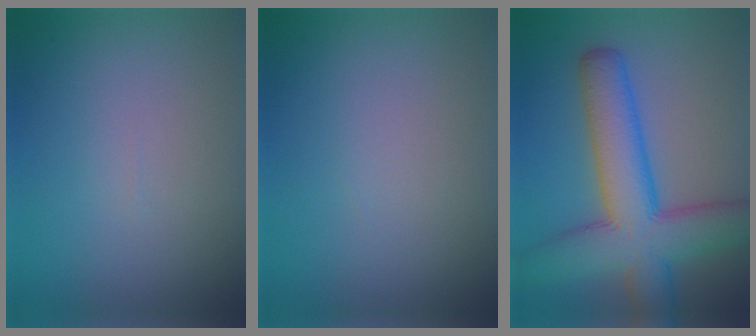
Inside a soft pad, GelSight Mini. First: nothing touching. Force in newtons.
{"total": 0.0}
{"total": 9.9, "press": 9.9, "slide": 0.4}